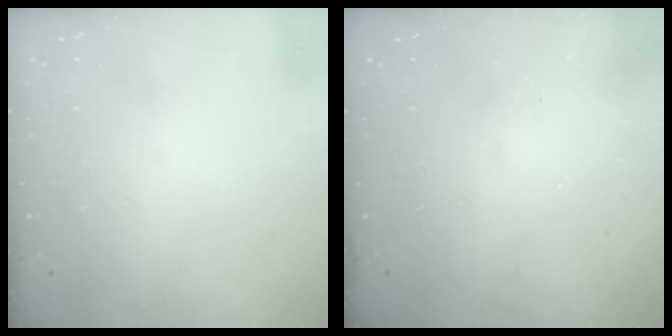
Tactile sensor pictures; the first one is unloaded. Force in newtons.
{"total": 2.6, "press": 2.4, "slide": 0.8}